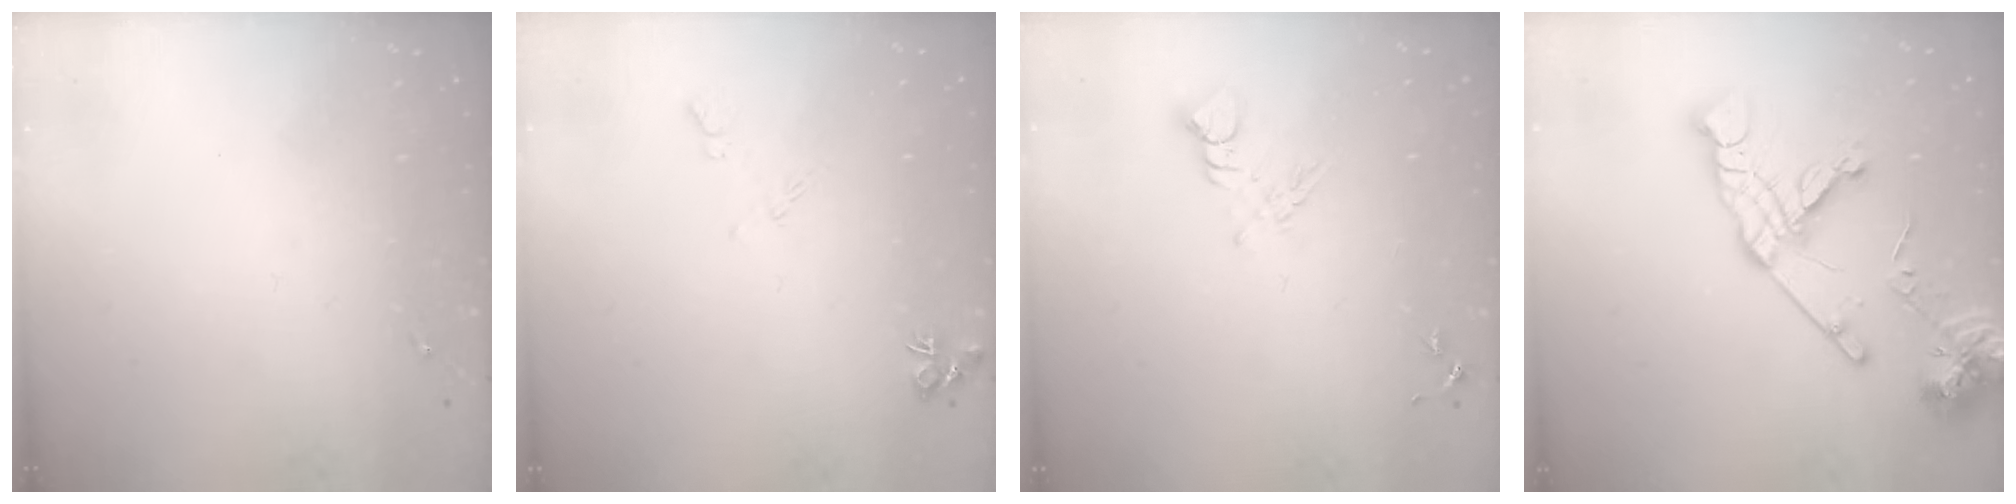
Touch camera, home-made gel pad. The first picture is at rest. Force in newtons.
{"total": 5.8, "press": 5.8, "slide": 0.8}
{"total": 6.6, "press": 6.6, "slide": 0.5}
{"total": 16.3, "press": 16.2, "slide": 2.1}